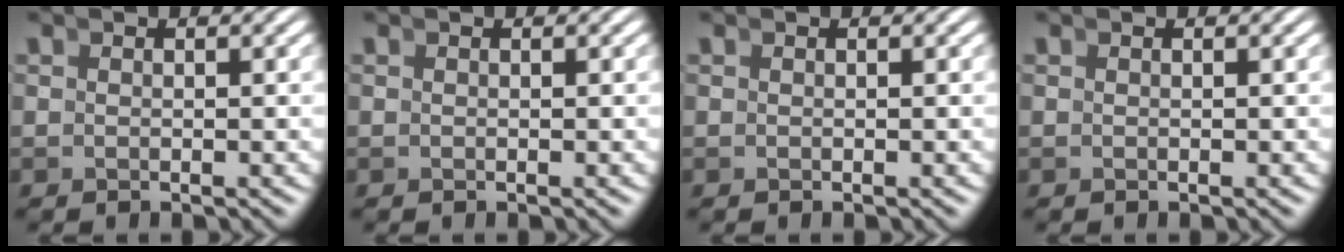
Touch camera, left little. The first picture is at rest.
{"total": 0.0}
{"total": 0.0}
{"total": 0.0}